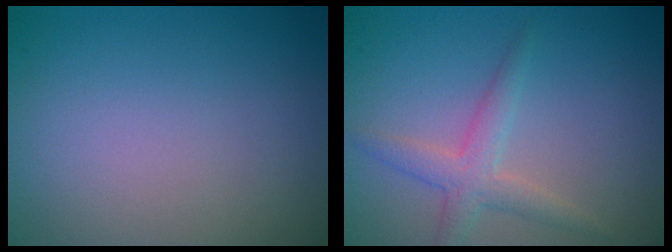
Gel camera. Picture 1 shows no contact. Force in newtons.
{"total": 2.5, "press": 2.5, "slide": 0.0}